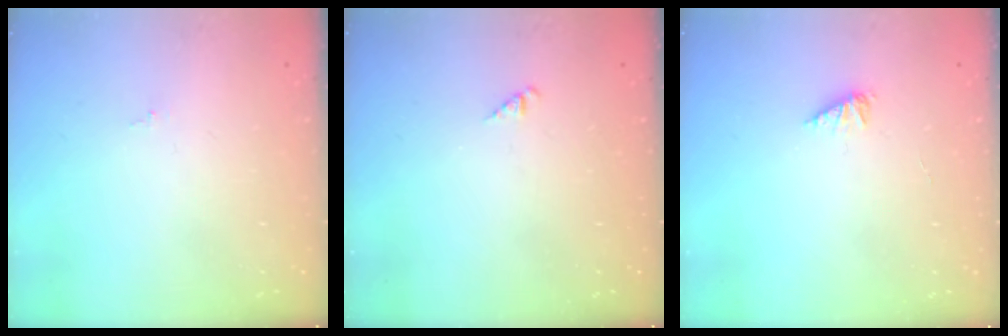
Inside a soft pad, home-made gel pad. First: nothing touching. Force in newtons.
{"total": 0.9, "press": 0.9, "slide": 0.2}
{"total": 2.1, "press": 2.1, "slide": 0.3}